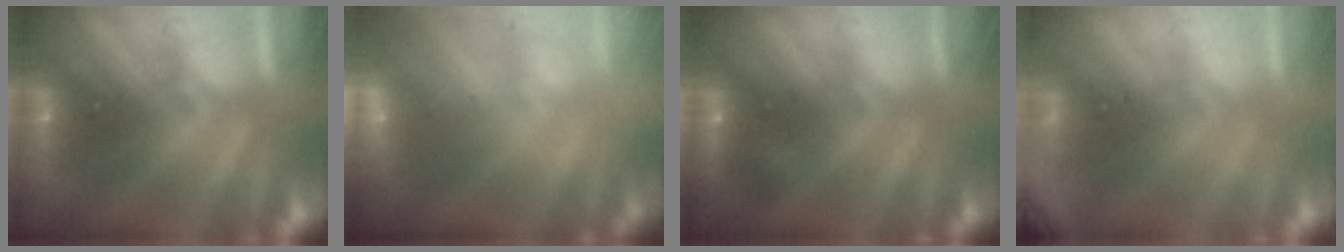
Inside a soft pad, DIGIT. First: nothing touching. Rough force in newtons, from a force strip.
{"total": 7.2}
{"total": 2.3}
{"total": 2.7}